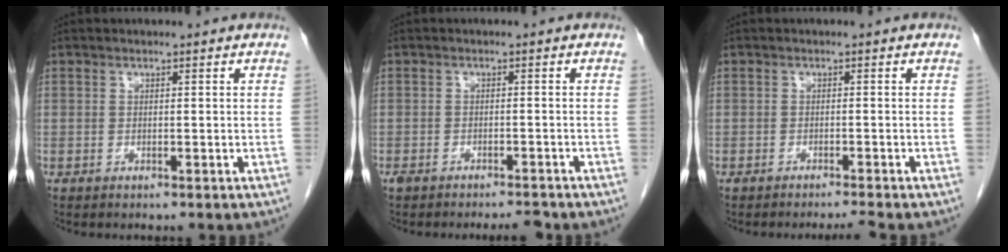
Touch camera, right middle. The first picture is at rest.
{"total": 3.0, "force": [-2.7, 0.7, 1.1], "torque": [-0.020, 0.000, -0.040]}
{"total": 1.9, "force": [-1.7, -0.7, 0.5], "torque": [-0.013, -0.006, -0.028]}